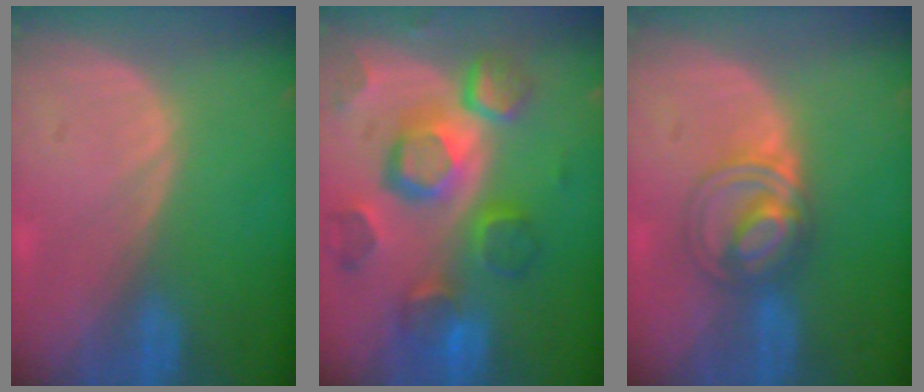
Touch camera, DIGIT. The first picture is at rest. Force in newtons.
{"total": 12.3, "press": 10.7, "slide": 6.0}
{"total": 5.8, "press": 5.7, "slide": 1.2}